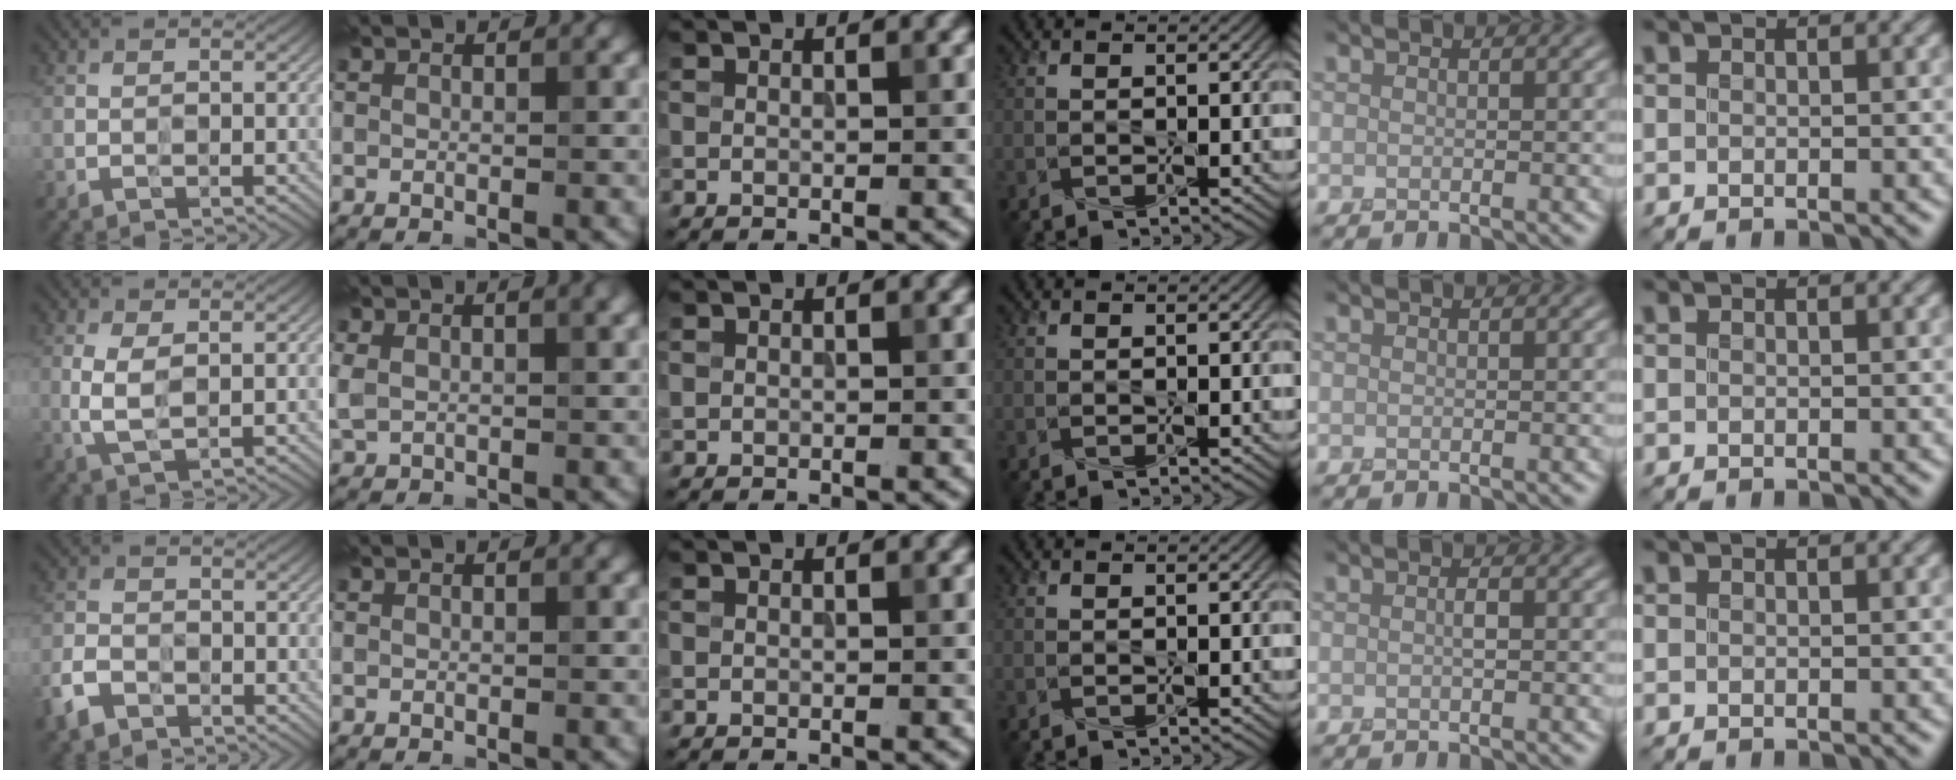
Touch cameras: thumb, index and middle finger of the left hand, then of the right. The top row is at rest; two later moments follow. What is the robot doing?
{"motion": "screw", "object": "toothpaste"}